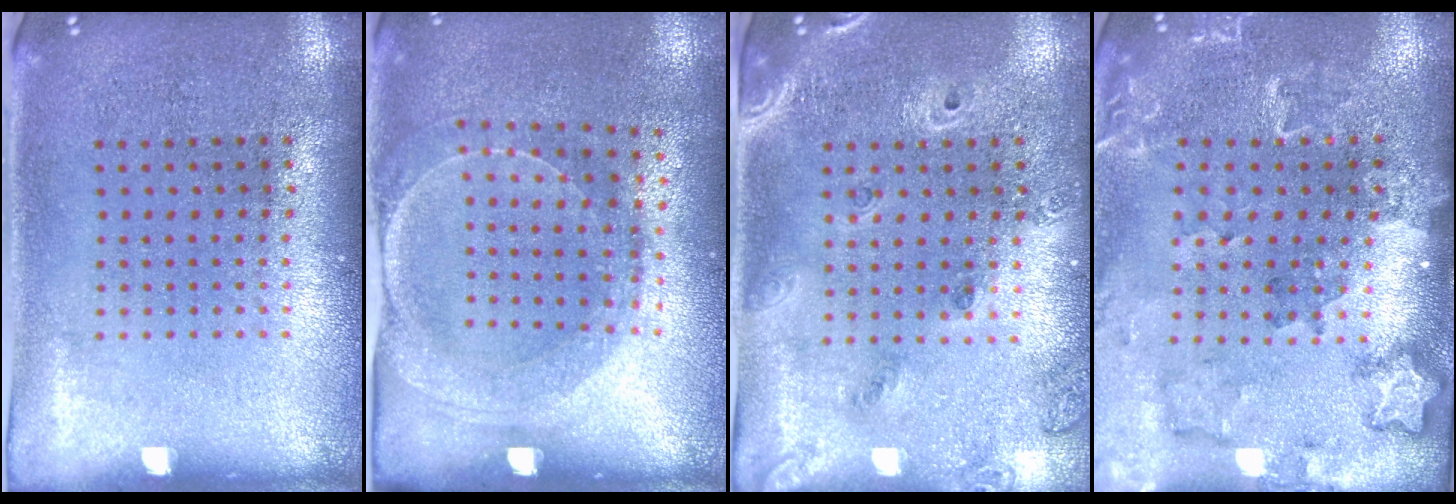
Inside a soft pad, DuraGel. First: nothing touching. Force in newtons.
{"total": 1.5, "press": 1.5, "slide": 0.4}
{"total": 1.5, "press": 1.5, "slide": 0.4}
{"total": 1.8, "press": 1.8, "slide": 0.2}